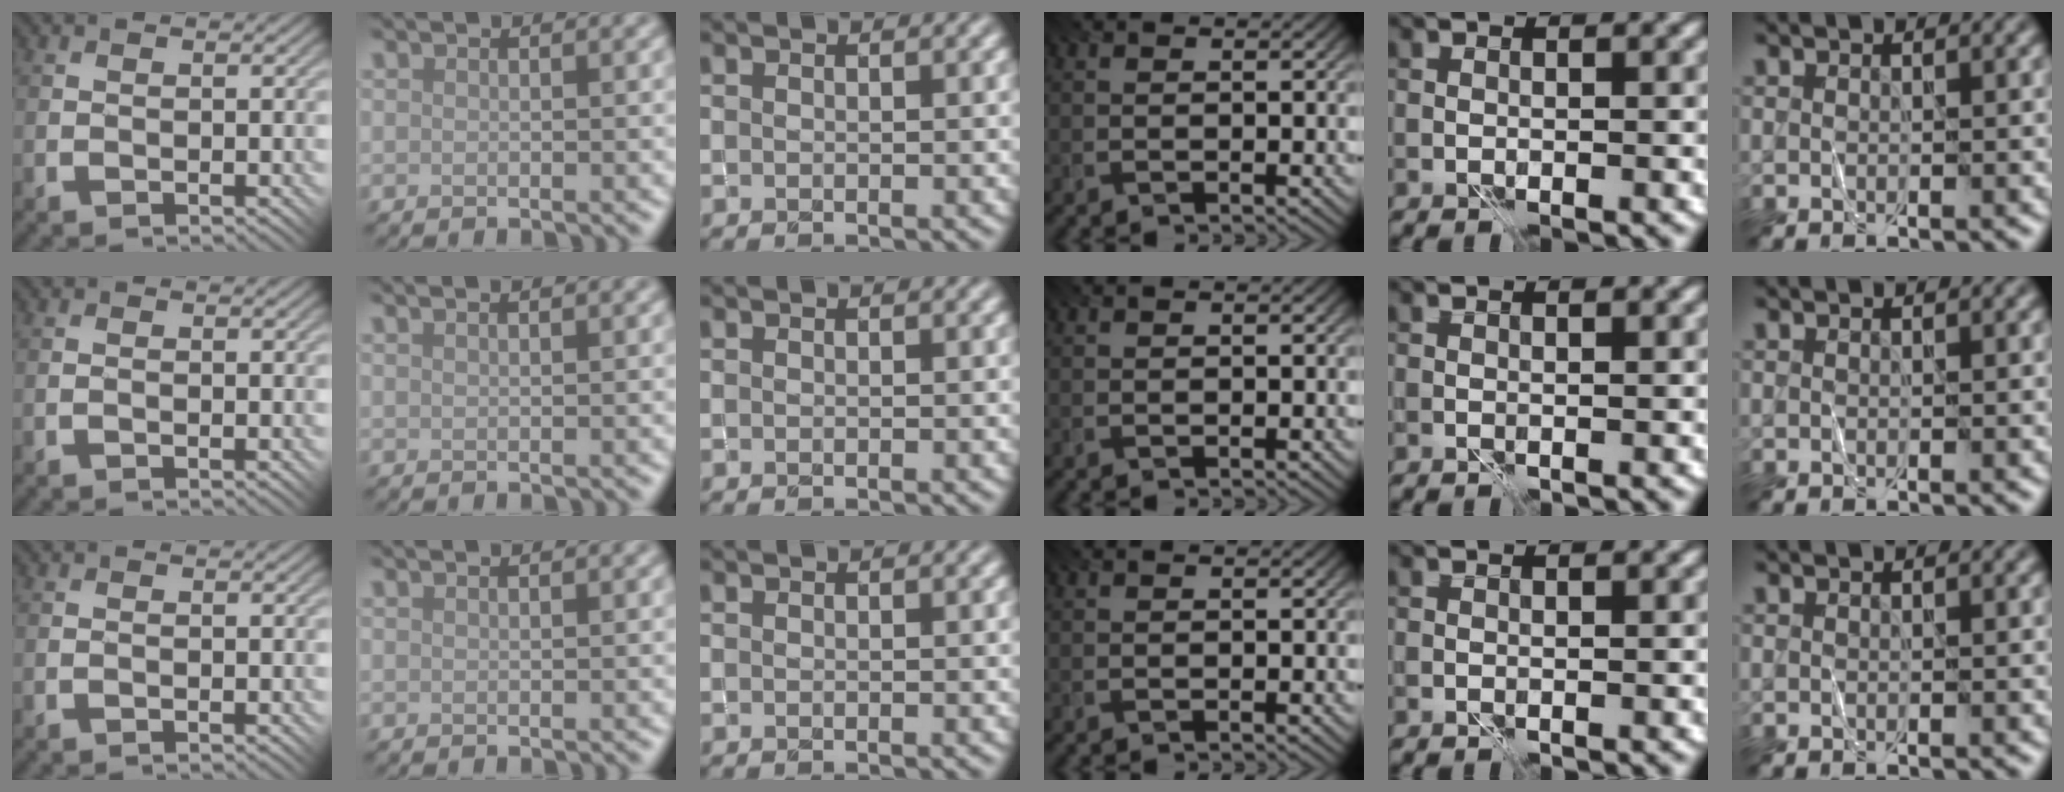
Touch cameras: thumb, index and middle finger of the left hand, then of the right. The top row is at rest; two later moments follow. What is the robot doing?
{"motion": "fold", "object": "shorts"}